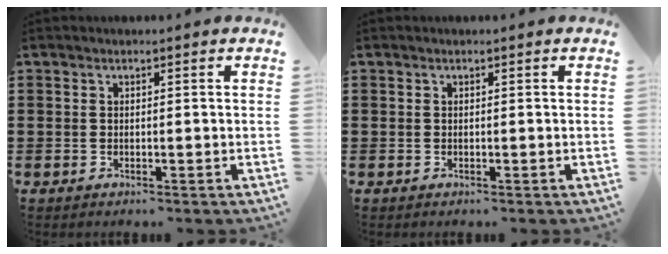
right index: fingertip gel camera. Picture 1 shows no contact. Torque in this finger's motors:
{"motor_torque": [0.00, 0.00, 0.00, 0.00]}